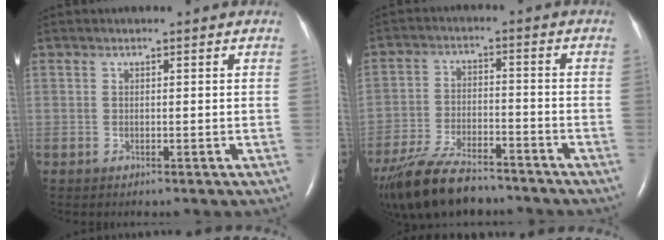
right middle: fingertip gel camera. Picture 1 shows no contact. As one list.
[{"total": 14.9, "force": [-12.2, 4.1, 7.4], "torque": [-0.159, -0.022, -0.208]}]